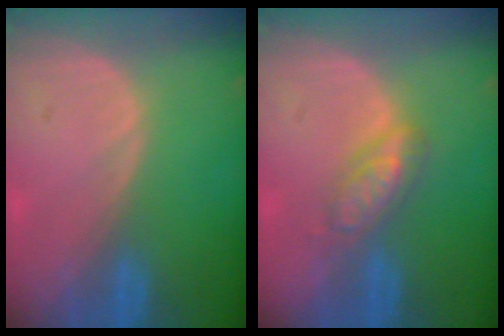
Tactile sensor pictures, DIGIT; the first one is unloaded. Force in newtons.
{"total": 4.6, "press": 4.5, "slide": 1.2}